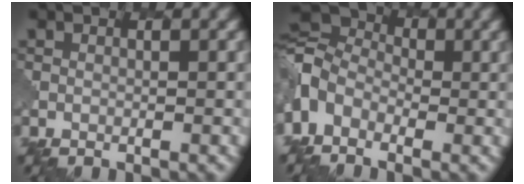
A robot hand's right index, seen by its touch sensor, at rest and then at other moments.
{"total": 6.2, "force": [-1.3, 4.5, 4.0], "torque": [-0.088, 0.007, -0.041]}